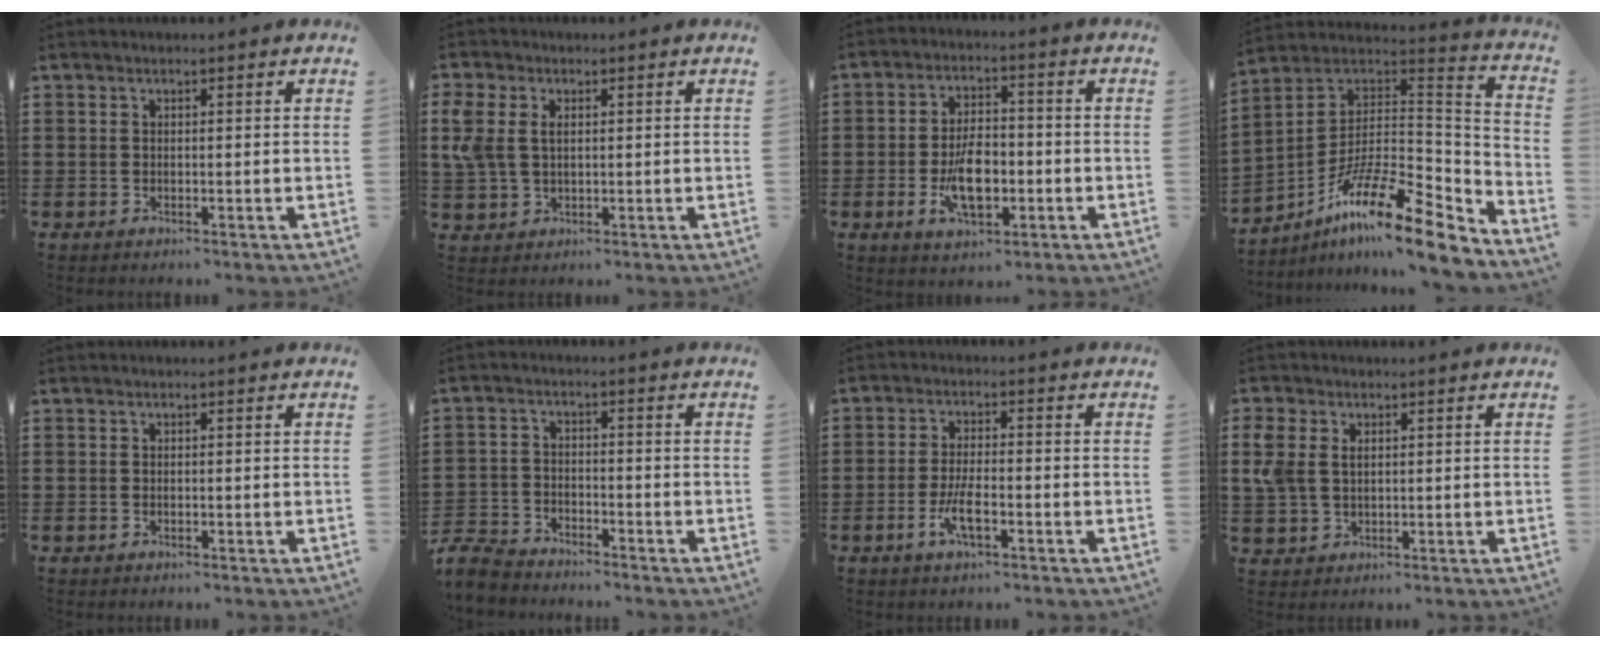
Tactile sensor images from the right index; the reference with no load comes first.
{"total": 4.6, "force": [1.3, 2.9, 3.3], "torque": [-0.094, 0.003, 0.016]}
{"total": 8.2, "force": [-2.2, 4.0, 6.8], "torque": [-0.131, -0.001, -0.043]}
{"total": 16.2, "force": [-11.1, 3.6, 11.2], "torque": [-0.193, 0.024, -0.199]}
{"total": 0.0}
{"total": 4.6, "force": [-4.5, 0.9, 0.5], "torque": [-0.032, -0.002, -0.096]}
{"total": 4.7, "force": [-2.1, 1.3, 4.0], "torque": [-0.087, -0.005, -0.042]}
{"total": 4.0, "force": [1.4, 2.7, 2.5], "torque": [-0.073, 0.005, 0.019]}